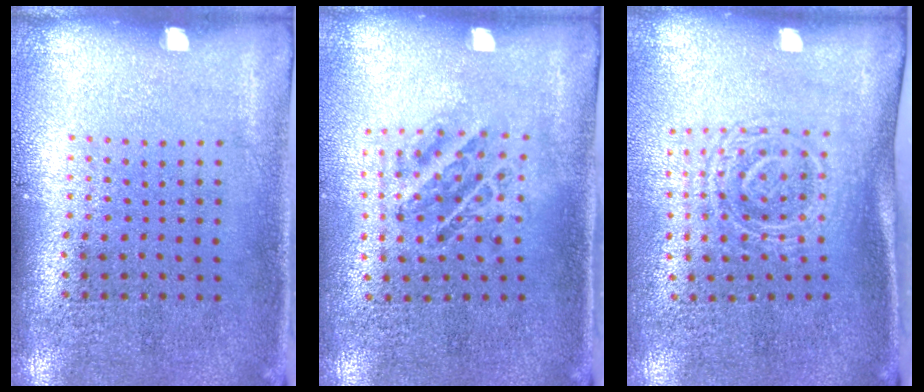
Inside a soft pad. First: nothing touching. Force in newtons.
{"total": 1.0, "press": 1.0, "slide": 0.1}
{"total": 1.7, "press": 1.3, "slide": 1.1}